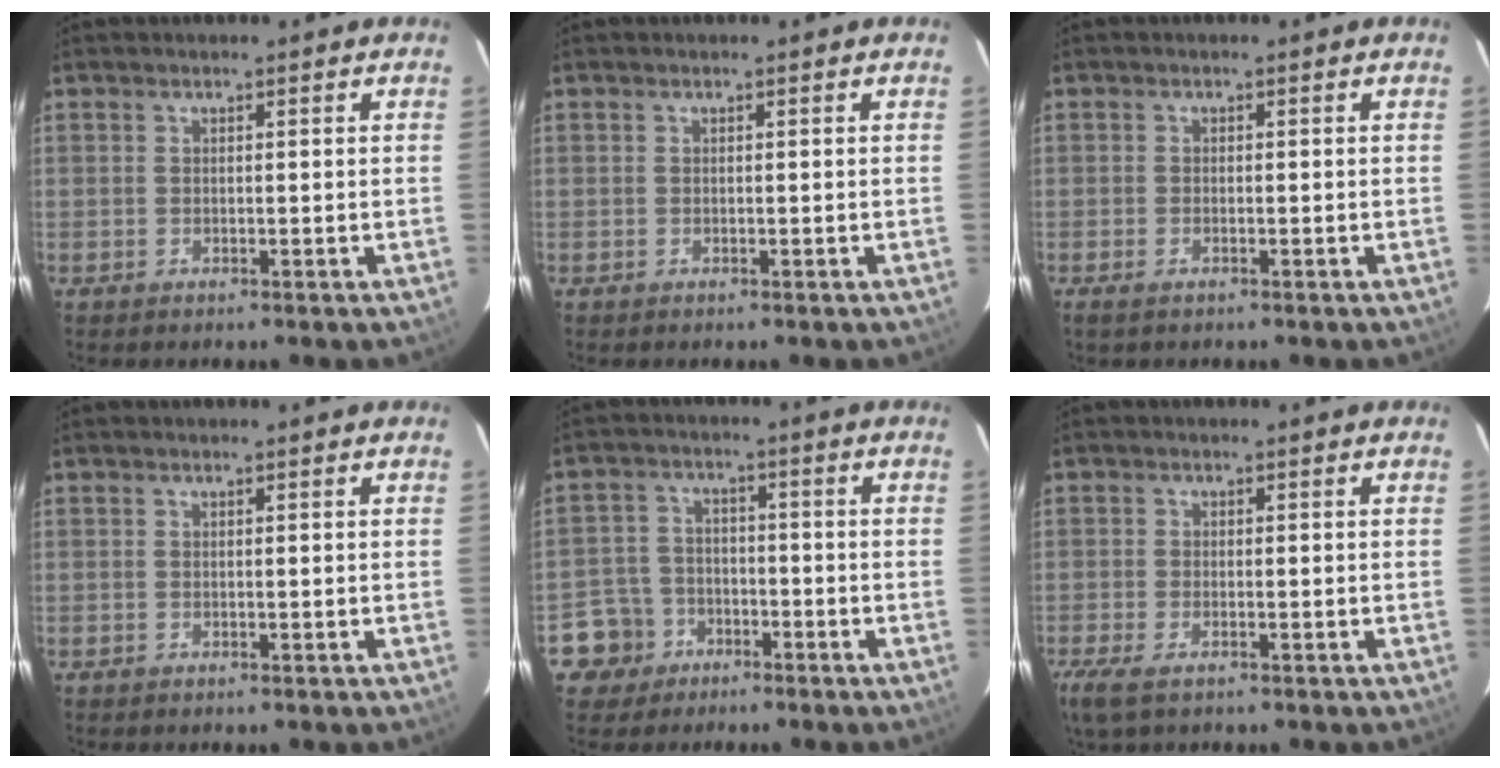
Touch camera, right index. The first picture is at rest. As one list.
[{"total": 0.0}, {"total": 1.5, "force": [-1.0, 0.6, 0.9], "torque": [-0.022, -0.002, -0.020]}, {"total": 0.0}, {"total": 7.0, "force": [-3.9, 5.8, 0.8], "torque": [-0.041, 0.025, -0.066]}, {"total": 5.5, "force": [-3.5, 2.1, 3.7], "torque": [-0.091, -0.017, -0.066]}]